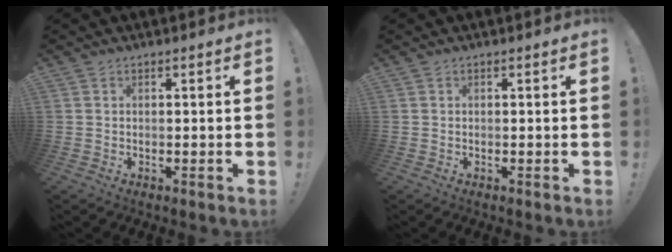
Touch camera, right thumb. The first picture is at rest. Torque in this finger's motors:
{"motor_torque": [-0.10, -0.13, 0.05, -0.02, 0.07]}